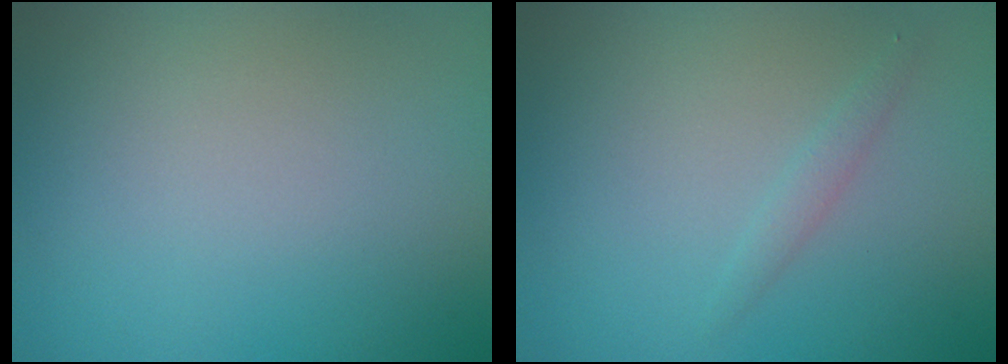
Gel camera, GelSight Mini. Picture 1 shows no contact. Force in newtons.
{"total": 0.9, "press": 0.9, "slide": 0.1}